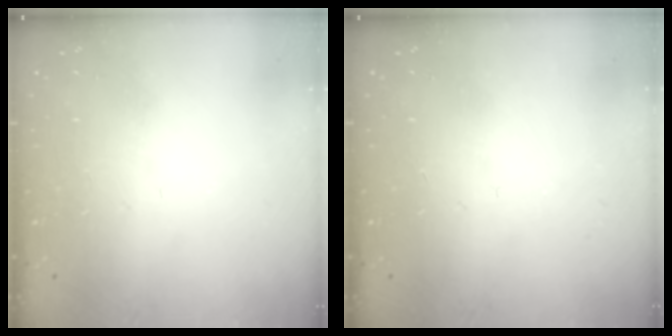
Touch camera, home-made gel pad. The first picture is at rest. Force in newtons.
{"total": 0.0}